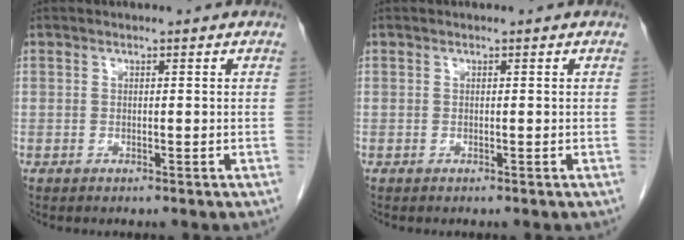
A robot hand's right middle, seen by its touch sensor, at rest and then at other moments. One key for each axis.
{"total": 0.0}